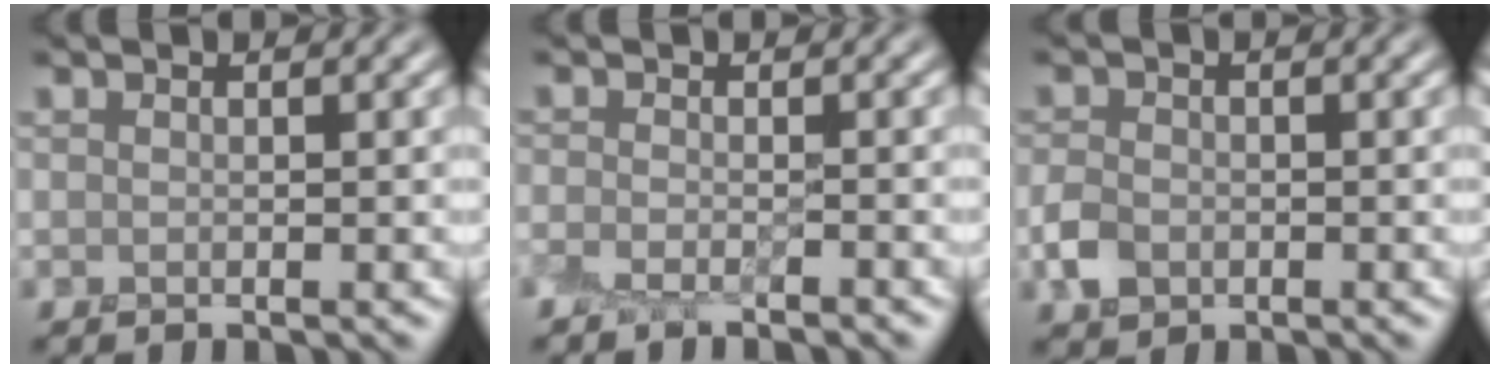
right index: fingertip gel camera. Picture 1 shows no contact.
{"total": 1.9, "force": [-1.8, 0.2, 0.5], "torque": [-0.010, -0.004, -0.039]}
{"total": 2.1, "force": [-0.9, 1.7, 0.9], "torque": [-0.019, 0.001, -0.023]}